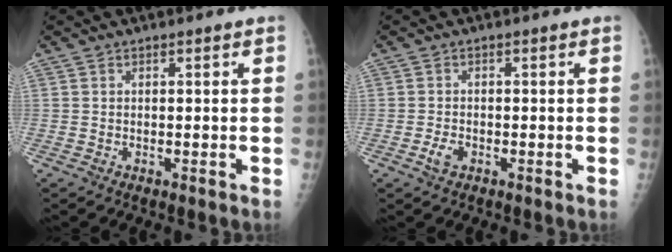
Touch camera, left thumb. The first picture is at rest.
{"total": 2.1, "force": [-1.0, 1.2, 1.3], "torque": [-0.029, 0.004, -0.017]}